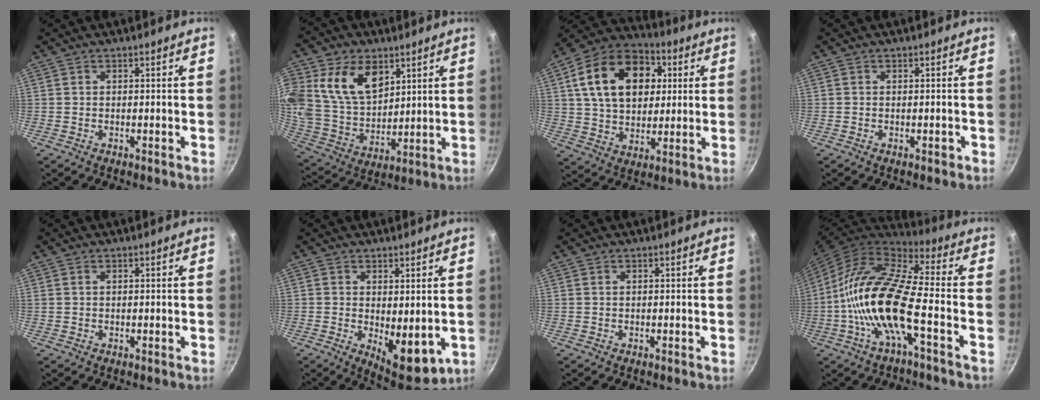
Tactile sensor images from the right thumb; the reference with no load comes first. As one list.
[{"total": 16.3, "force": [7.0, 10.7, 10.1], "torque": [-0.193, -0.034, 0.143]}, {"total": 20.9, "force": [5.2, 14.5, 14.1], "torque": [-0.209, 0.011, 0.079]}, {"total": 0.8, "force": [-0.4, 0.4, 0.6], "torque": [-0.007, 0.004, -0.005]}, {"total": 0.6, "force": [0.3, 0.4, 0.3], "torque": [-0.006, 0.002, 0.007]}, {"total": 9.1, "force": [-0.2, 4.3, 8.0], "torque": [-0.092, -0.023, 0.009]}, {"total": 0.0}, {"total": 17.3, "force": [-4.3, 5.2, 15.9], "torque": [-0.306, 0.037, -0.102]}]